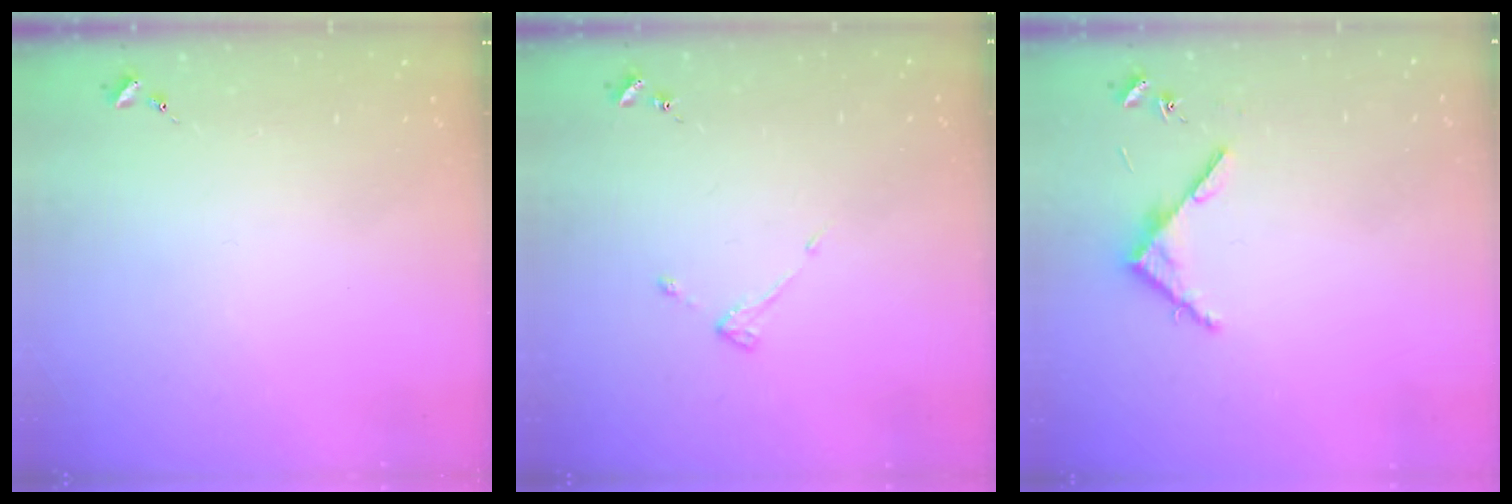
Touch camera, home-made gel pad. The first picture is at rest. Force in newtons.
{"total": 2.9, "press": 2.9, "slide": 0.5}
{"total": 4.2, "press": 4.2, "slide": 0.4}